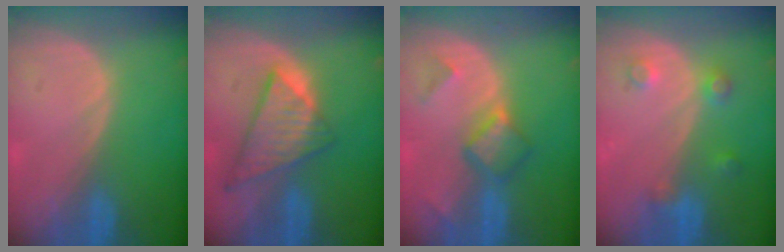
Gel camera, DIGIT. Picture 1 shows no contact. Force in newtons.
{"total": 8.7, "press": 7.5, "slide": 4.5}
{"total": 5.3, "press": 5.0, "slide": 2.0}
{"total": 3.6, "press": 3.3, "slide": 1.6}